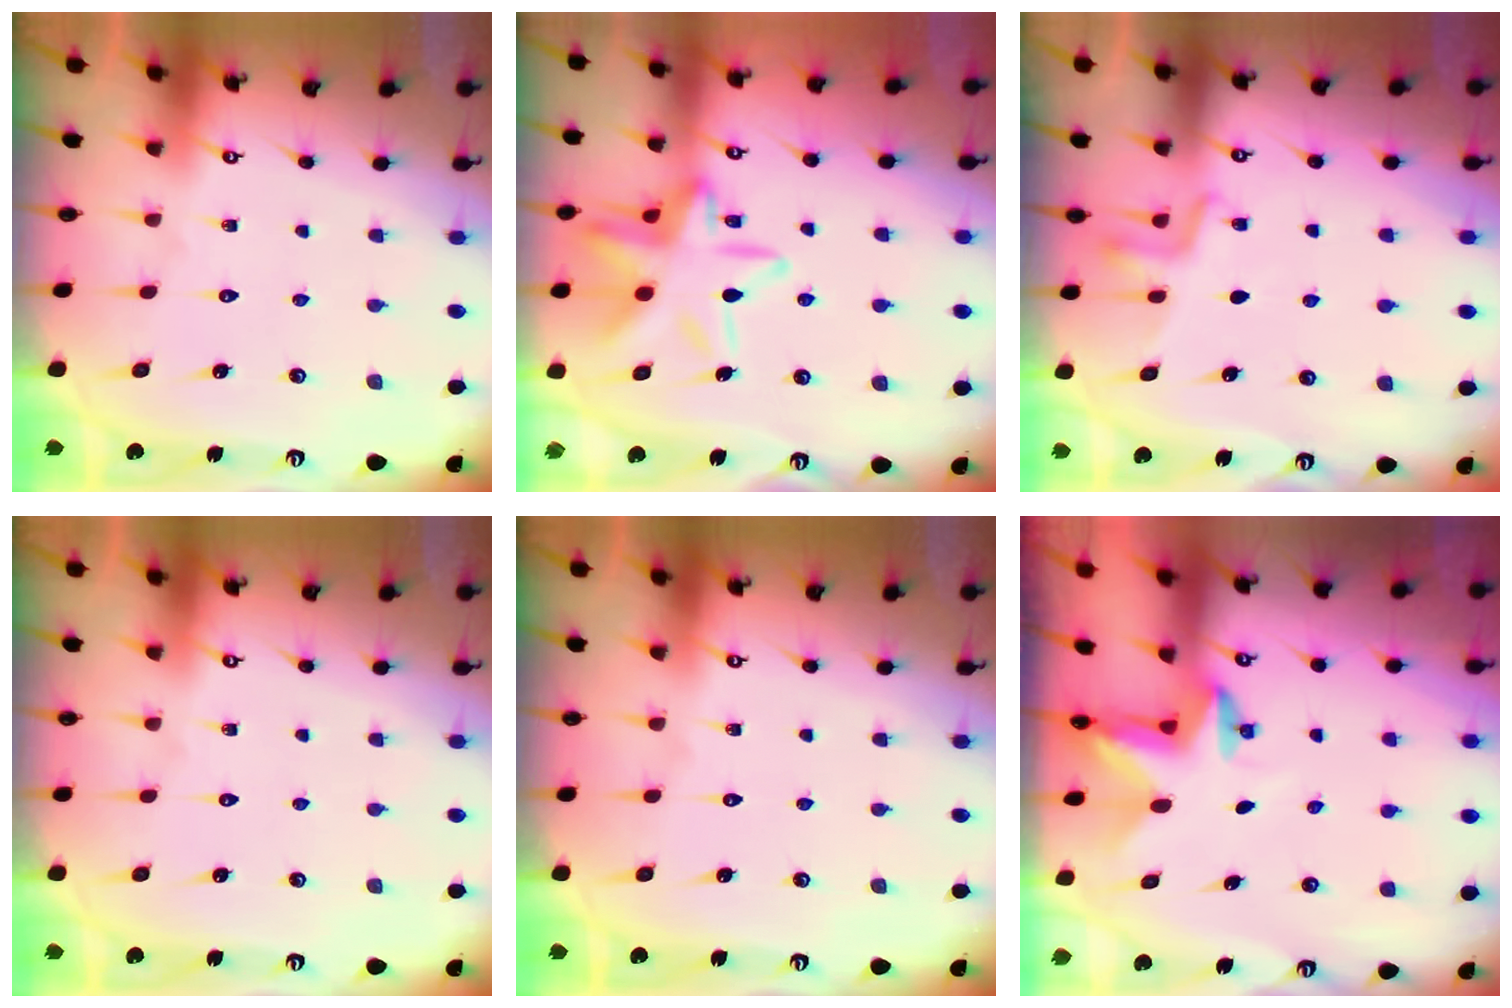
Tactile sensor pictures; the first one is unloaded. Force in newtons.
{"total": 16.1, "press": 16.1, "slide": 1.3}
{"total": 3.0, "press": 2.9, "slide": 0.8}
{"total": 0.0}
{"total": 0.0}
{"total": 2.4, "press": 2.4, "slide": 0.4}